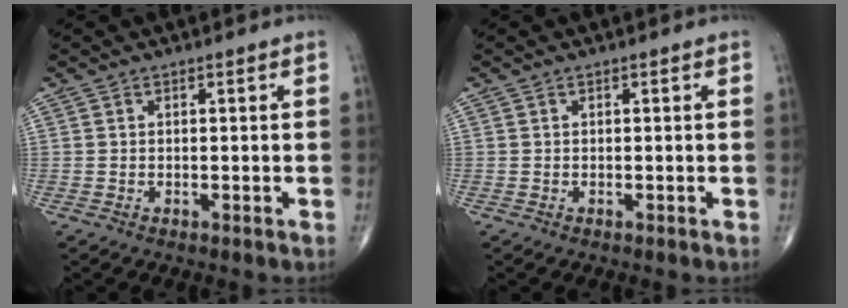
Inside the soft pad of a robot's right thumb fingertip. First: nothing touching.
{"total": 0.0}